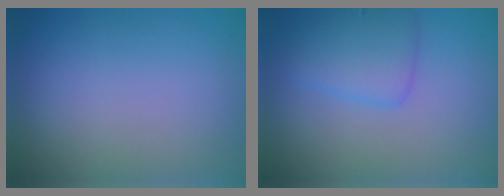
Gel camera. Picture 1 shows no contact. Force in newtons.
{"total": 2.9, "press": 2.9, "slide": 0.0}